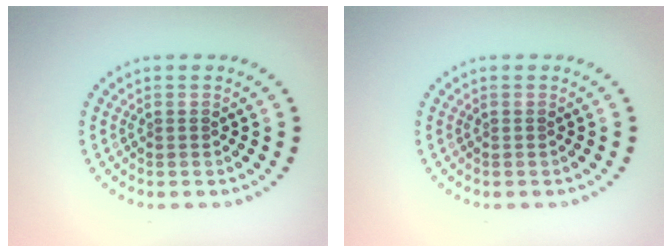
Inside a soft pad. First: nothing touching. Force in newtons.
{"total": 0.0}